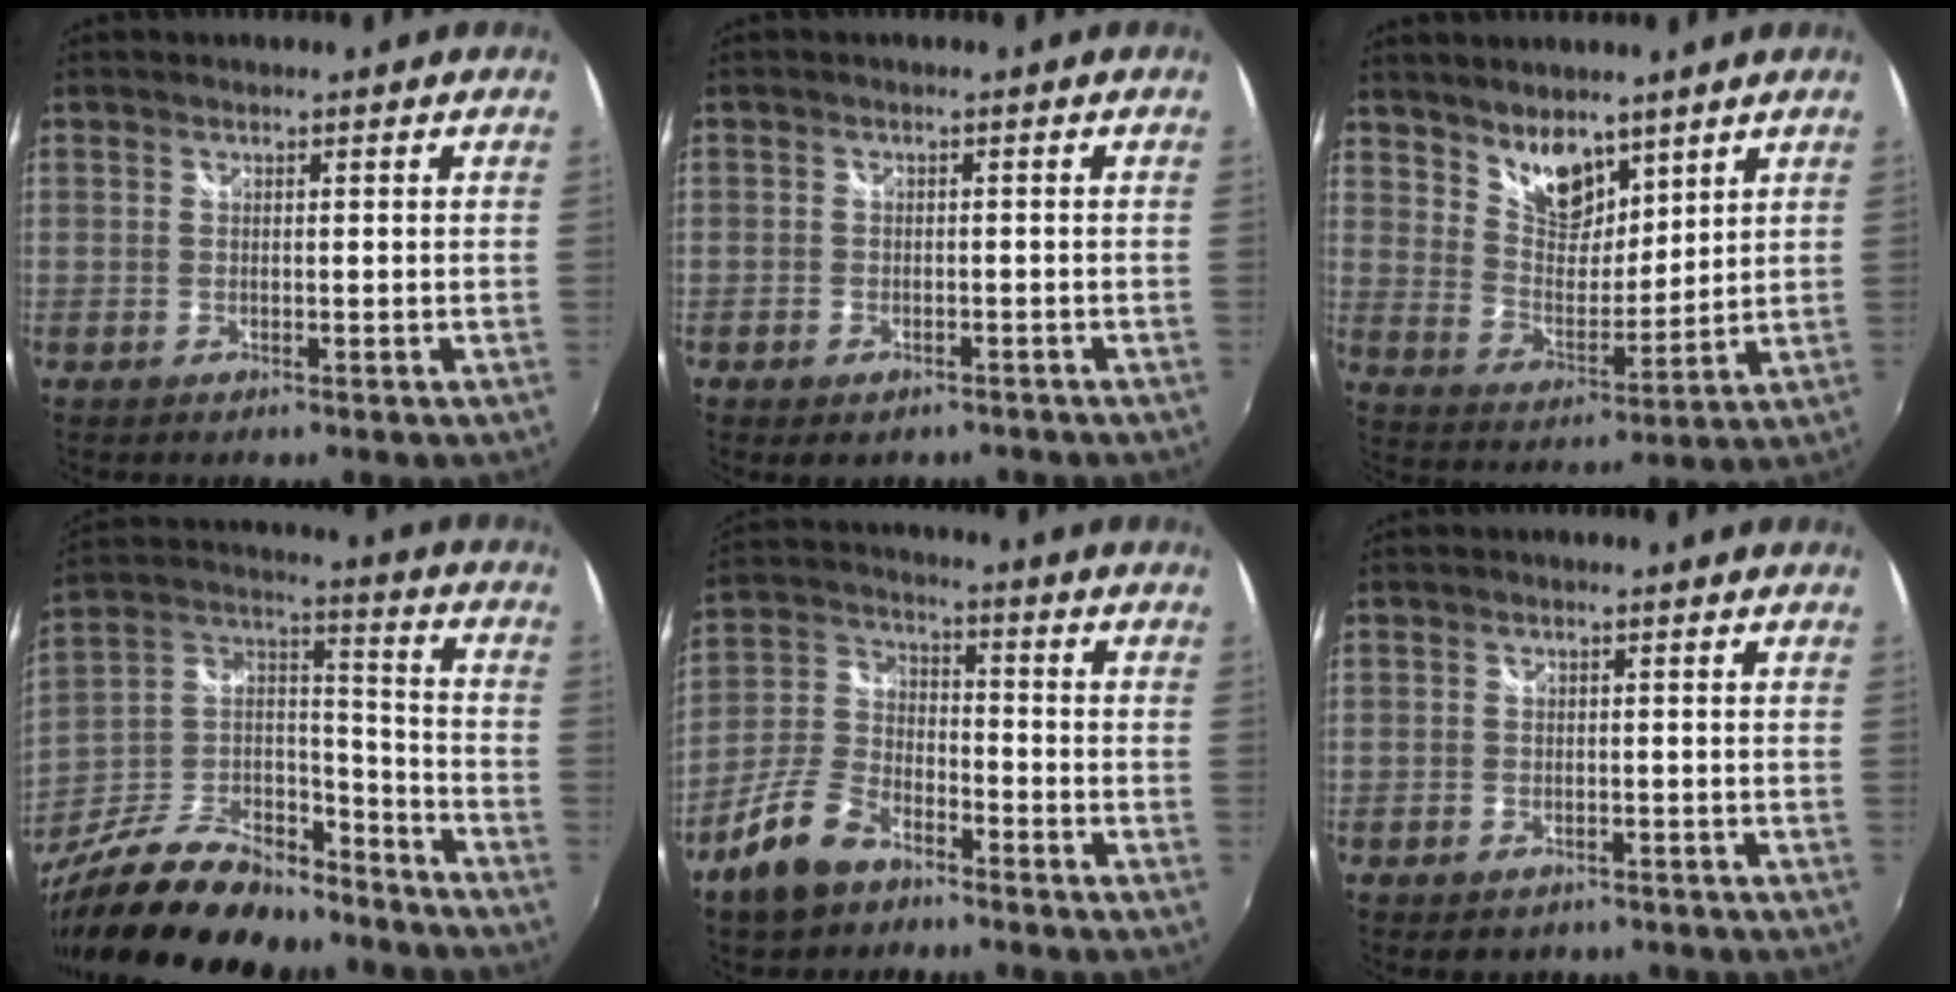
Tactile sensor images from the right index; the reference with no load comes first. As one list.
[{"total": 3.9, "force": [-2.6, 2.4, 1.6], "torque": [-0.040, -0.012, -0.037]}, {"total": 9.9, "force": [7.4, 4.9, 4.4], "torque": [-0.067, 0.002, 0.142]}, {"total": 27.5, "force": [-20.2, 12.4, 14.0], "torque": [-0.296, 0.028, -0.314]}, {"total": 11.3, "force": [-7.6, 5.7, 6.1], "torque": [-0.145, 0.010, -0.145]}, {"total": 3.7, "force": [-2.6, 2.4, 1.0], "torque": [-0.027, -0.008, -0.037]}]